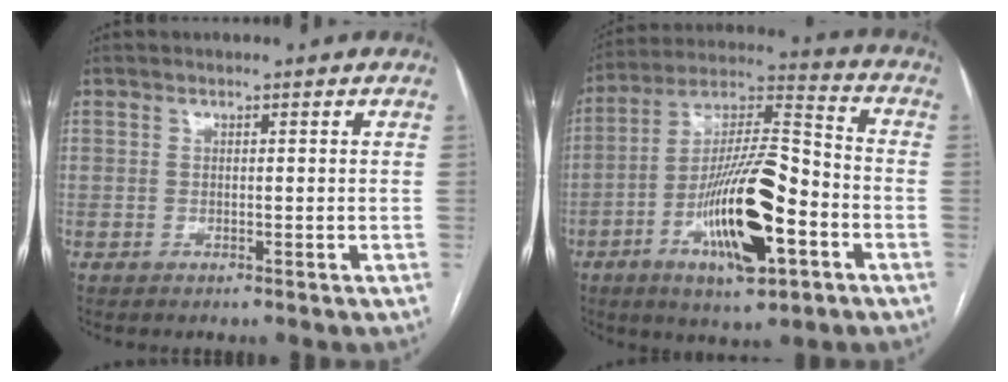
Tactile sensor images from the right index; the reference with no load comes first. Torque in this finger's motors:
{"motor_torque": [0.62, -0.19, 0.47, 0.21]}